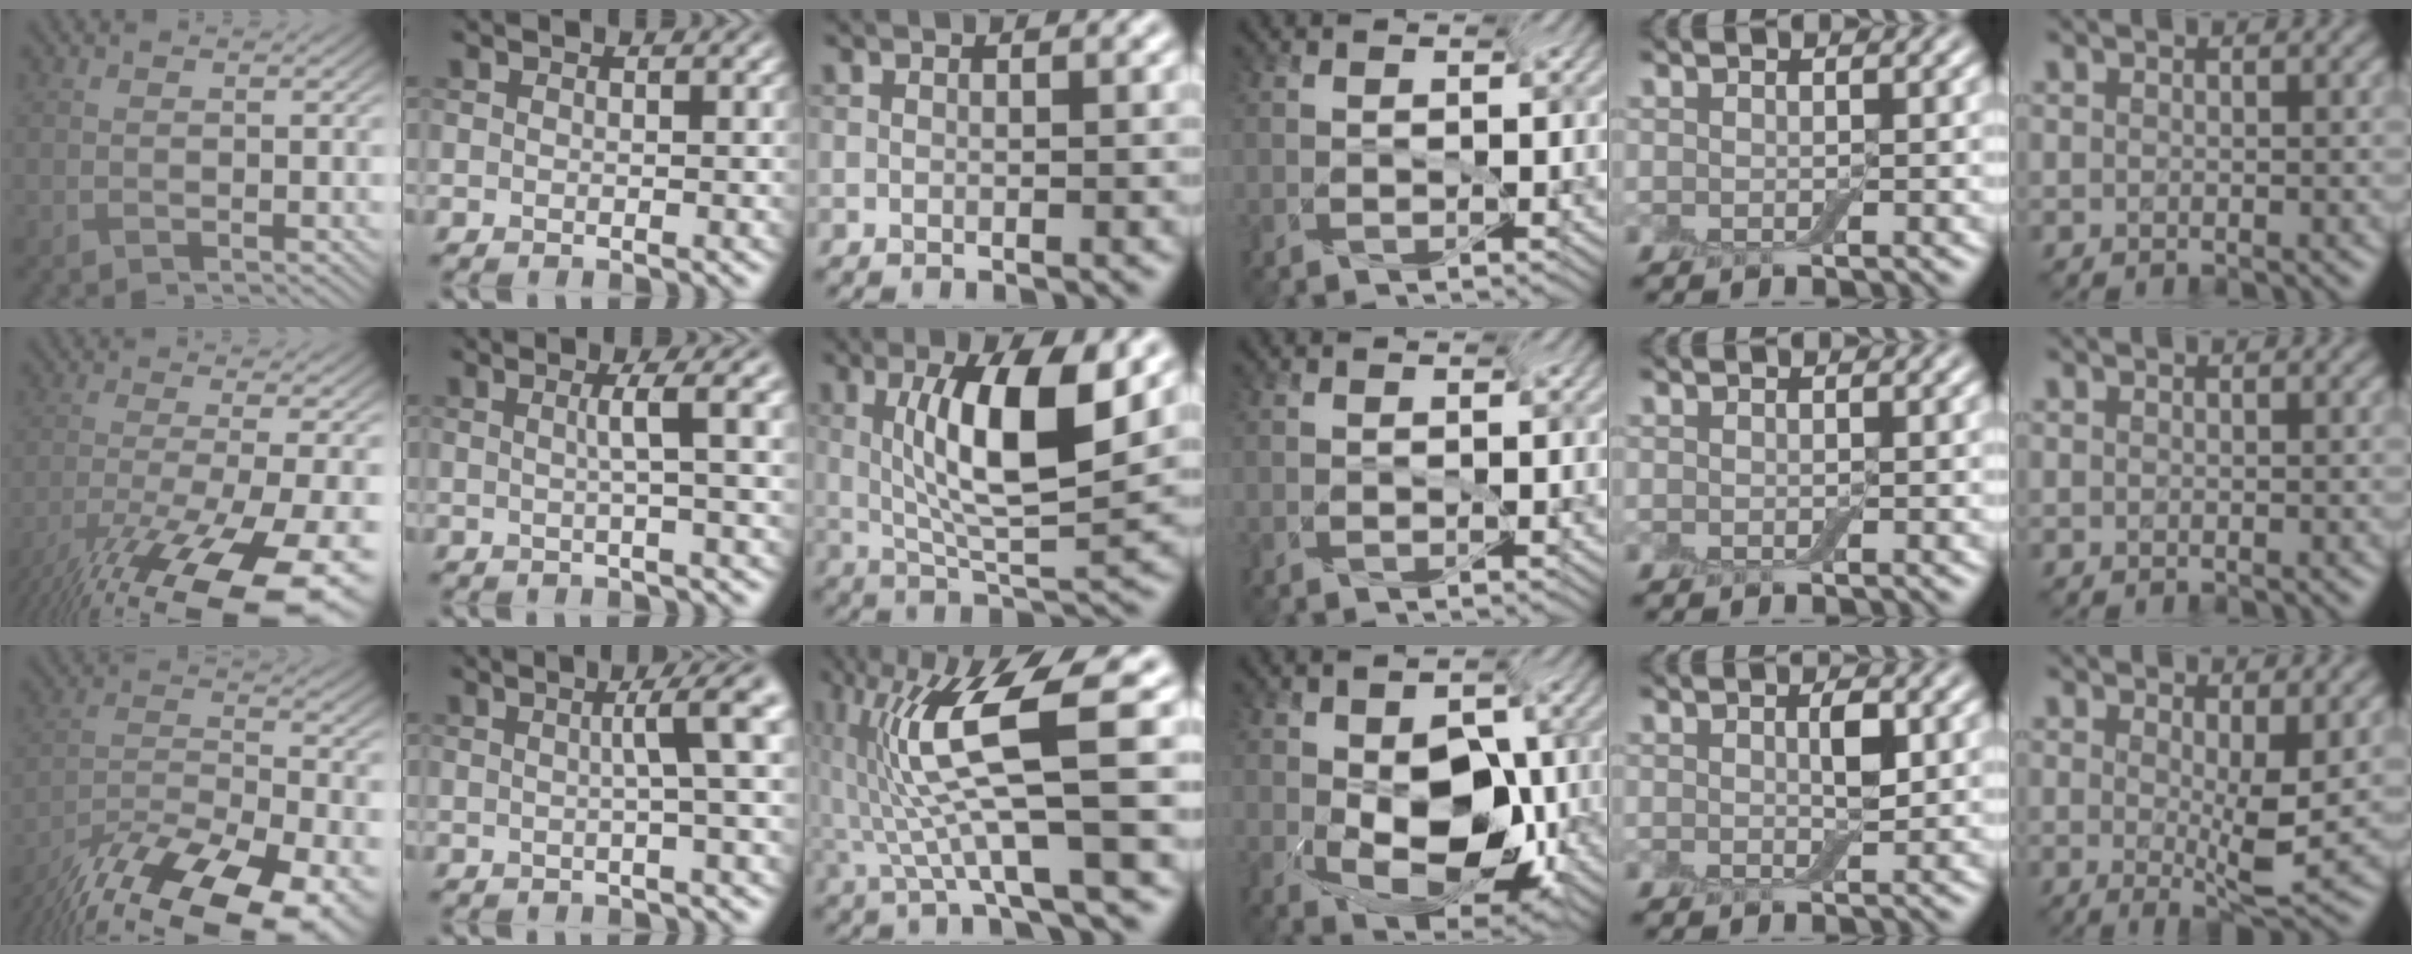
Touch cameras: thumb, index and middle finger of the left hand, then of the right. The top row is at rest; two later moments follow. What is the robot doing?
{"motion": "screw", "object": "jar lid"}